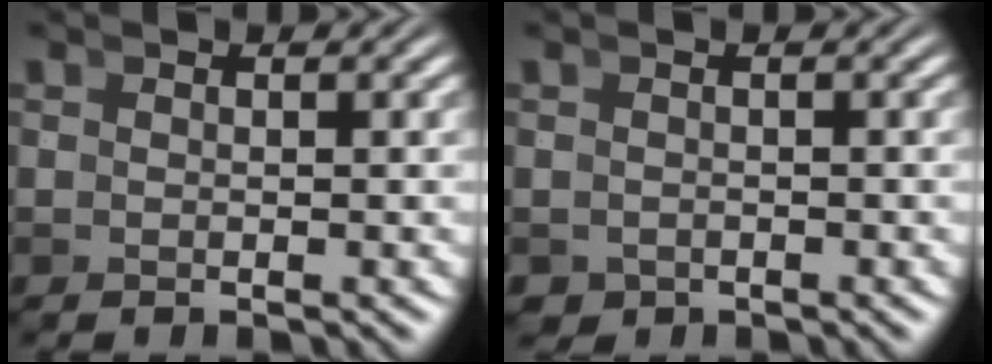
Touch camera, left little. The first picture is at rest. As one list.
[{"total": 2.3, "force": [-1.4, 1.7, 0.4], "torque": [-0.013, -0.020, -0.016]}]